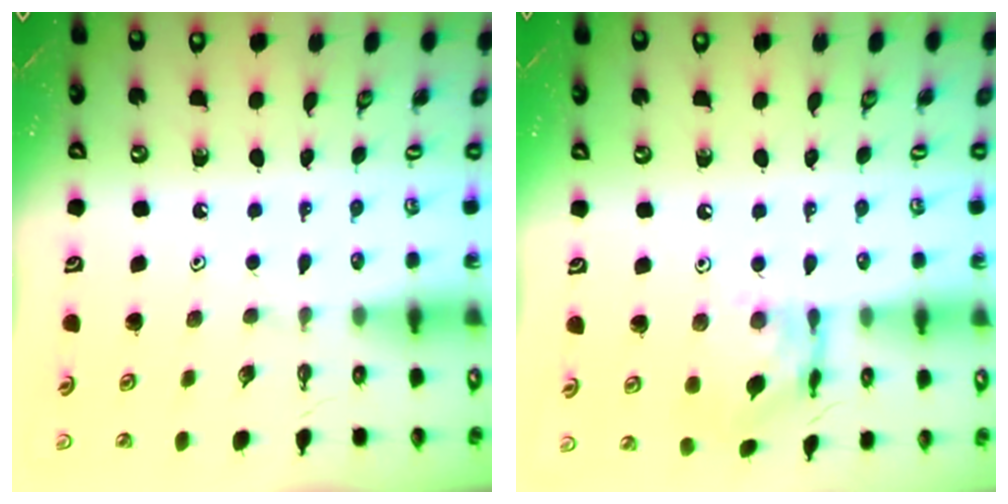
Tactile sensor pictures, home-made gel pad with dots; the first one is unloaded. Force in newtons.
{"total": 11.4, "press": 11.4, "slide": 1.0}